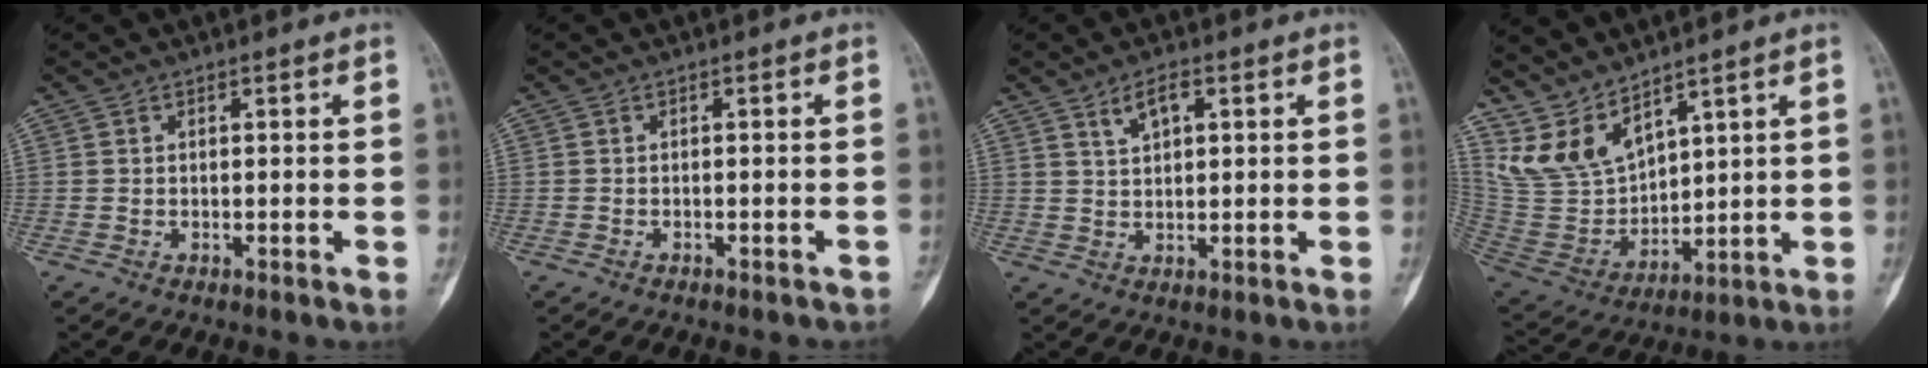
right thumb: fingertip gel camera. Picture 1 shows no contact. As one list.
[{"total": 2.2, "force": [-1.9, 0.7, 0.9], "torque": [-0.023, 0.013, -0.015]}, {"total": 4.0, "force": [2.0, 1.8, 2.9], "torque": [-0.049, -0.003, 0.039]}, {"total": 10.8, "force": [8.9, 3.9, 4.8], "torque": [-0.087, -0.053, 0.207]}]